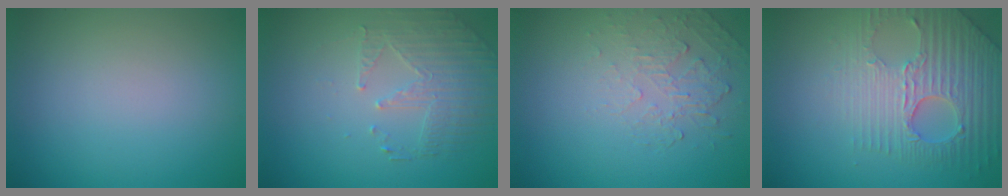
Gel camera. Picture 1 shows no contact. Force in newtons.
{"total": 2.2, "press": 1.8, "slide": 1.2}
{"total": 2.1, "press": 0.9, "slide": 1.9}
{"total": 4.5, "press": 4.3, "slide": 1.3}